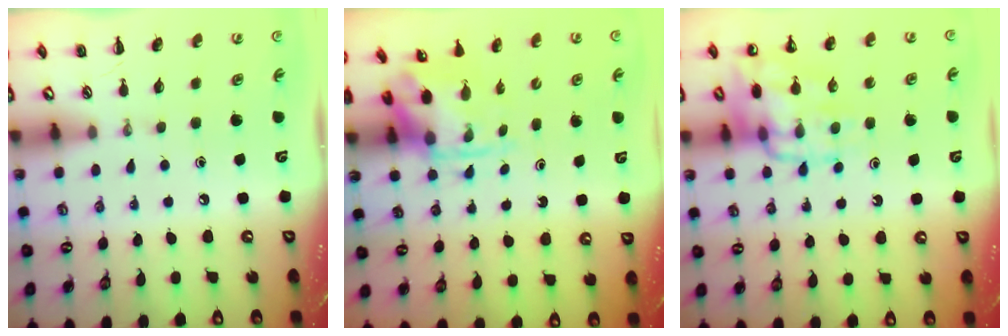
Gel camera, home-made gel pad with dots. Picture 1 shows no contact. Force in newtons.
{"total": 3.9, "press": 3.8, "slide": 0.8}
{"total": 14.5, "press": 14.3, "slide": 2.4}